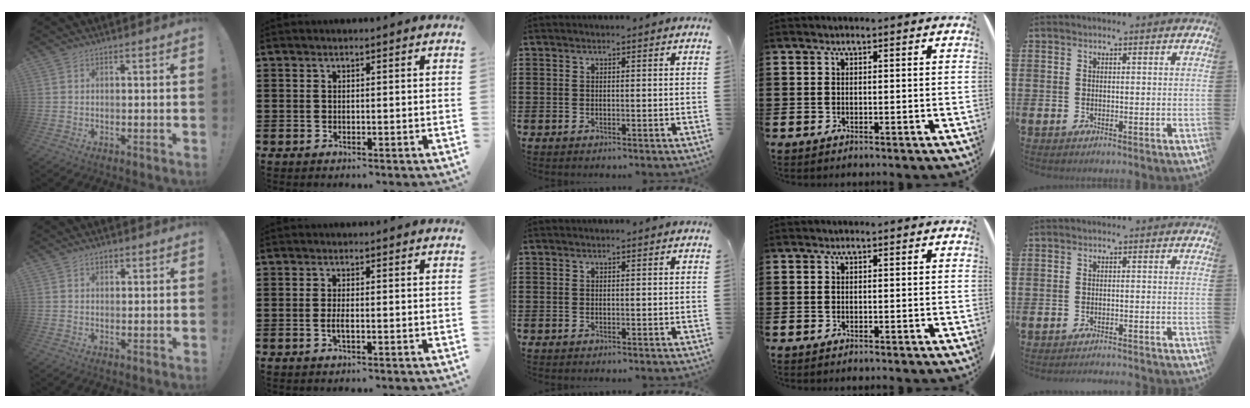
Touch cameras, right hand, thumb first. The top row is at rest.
{"thumb": {"total": 1.4, "force": [0.8, 0.9, 0.7], "torque": [-0.008, -0.001, 0.013]}, "index": {"total": 1.7, "force": [-0.5, 0.3, 1.6], "torque": [-0.036, -0.003, -0.011]}, "little": {"total": 1.2, "force": [-1.2, -0.2, -0.1], "torque": [0.001, 0.003, -0.024]}}